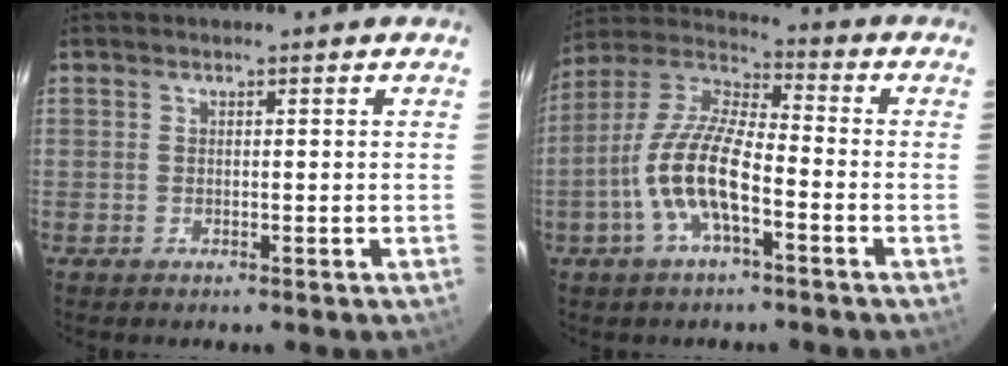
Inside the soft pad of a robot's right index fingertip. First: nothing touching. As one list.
[{"total": 12.7, "force": [-4.6, 3.9, 11.1], "torque": [-0.234, 0.003, -0.093]}]